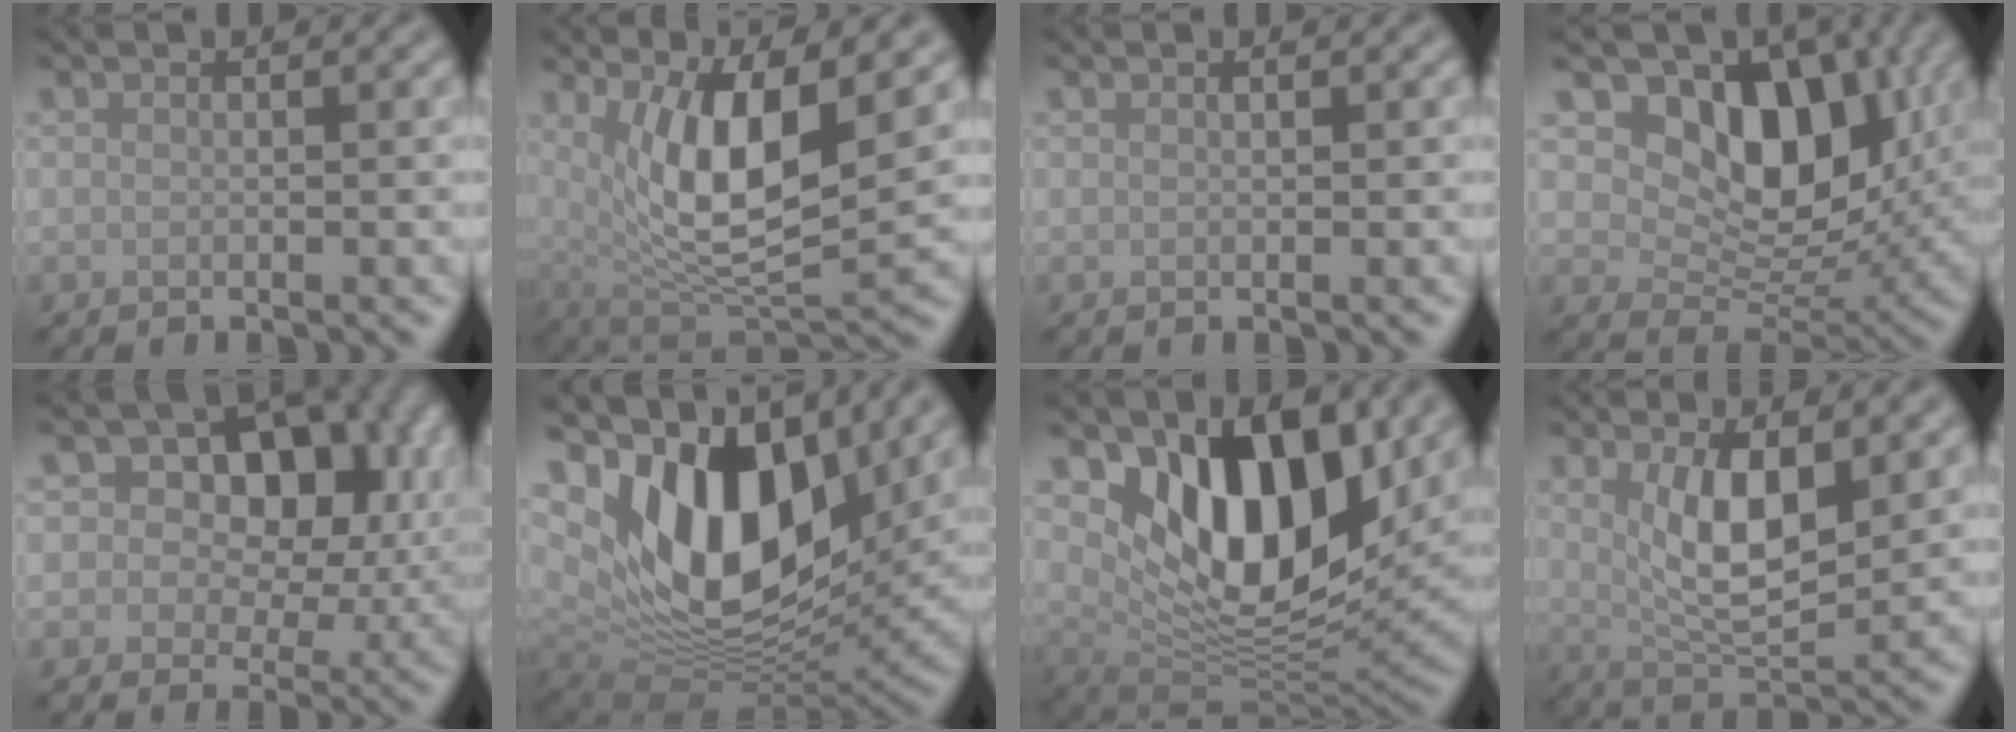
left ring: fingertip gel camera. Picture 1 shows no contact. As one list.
[{"total": 9.0, "force": [2.3, 3.0, 8.1], "torque": [-0.149, -0.014, 0.048]}, {"total": 0.0}, {"total": 10.4, "force": [3.4, 7.2, 6.7], "torque": [-0.099, -0.013, 0.054]}, {"total": 13.9, "force": [5.0, 9.1, 9.3], "torque": [-0.106, 0.042, 0.053]}, {"total": 14.9, "force": [4.8, 8.5, 11.3], "torque": [-0.188, 0.000, 0.086]}, {"total": 10.1, "force": [4.1, 5.4, 7.4], "torque": [-0.117, -0.026, 0.071]}, {"total": 6.0, "force": [1.5, 2.2, 5.3], "torque": [-0.101, -0.010, 0.033]}]